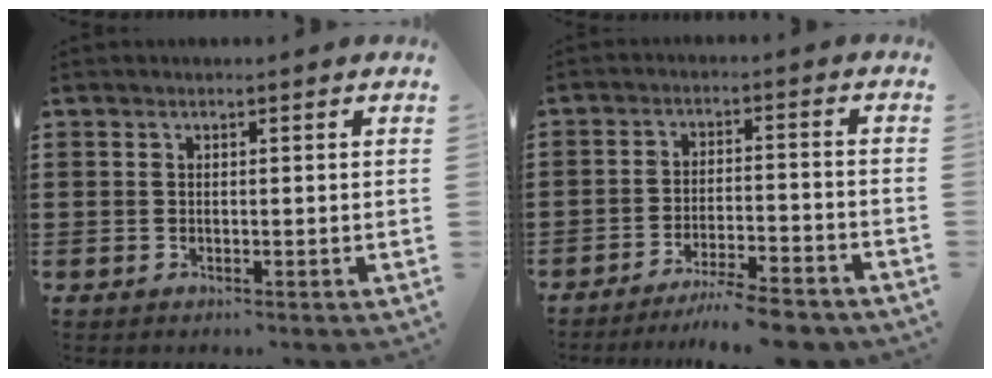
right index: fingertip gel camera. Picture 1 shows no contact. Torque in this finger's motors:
{"motor_torque": [1.34, -0.80, 0.38, 0.08]}